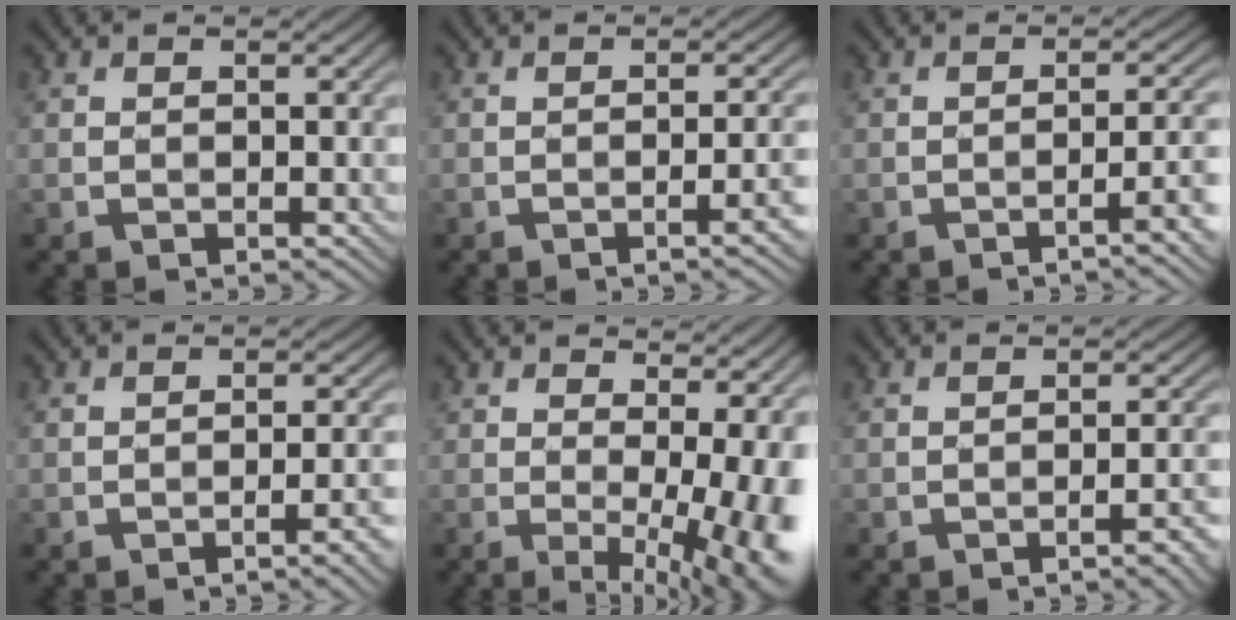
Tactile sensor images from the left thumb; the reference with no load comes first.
{"total": 3.9, "force": [-1.5, 0.8, 3.5], "torque": [-0.040, 0.013, -0.026]}
{"total": 4.9, "force": [-2.1, 0.9, 4.3], "torque": [-0.048, 0.015, -0.040]}
{"total": 4.0, "force": [-1.8, 0.8, 3.5], "torque": [-0.041, 0.014, -0.032]}
{"total": 11.3, "force": [0.5, 4.3, 10.4], "torque": [-0.117, 0.010, 0.022]}
{"total": 3.8, "force": [-1.9, 0.7, 3.2], "torque": [-0.038, 0.016, -0.032]}